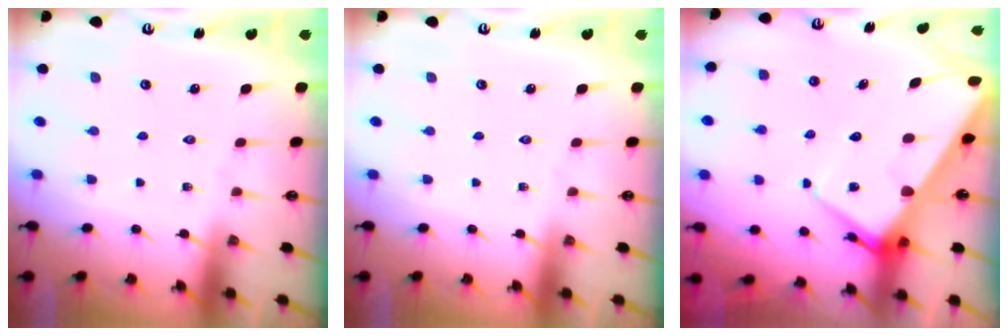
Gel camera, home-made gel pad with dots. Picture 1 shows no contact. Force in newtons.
{"total": 0.0}
{"total": 9.9, "press": 9.8, "slide": 0.9}